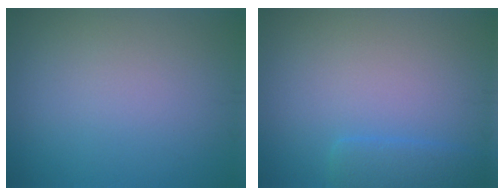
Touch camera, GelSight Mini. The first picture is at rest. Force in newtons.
{"total": 2.0, "press": 1.9, "slide": 0.3}